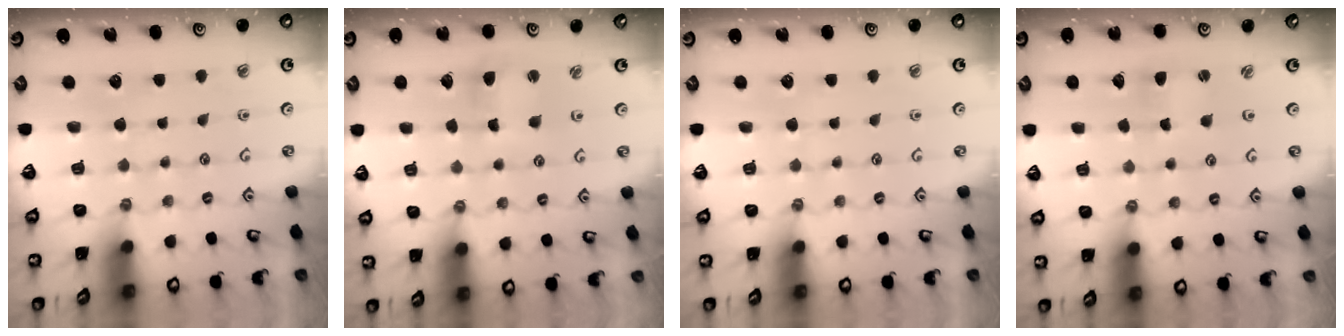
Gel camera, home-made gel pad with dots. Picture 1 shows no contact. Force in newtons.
{"total": 4.4, "press": 4.4, "slide": 0.5}
{"total": 0.0}
{"total": 1.7, "press": 1.7, "slide": 0.3}